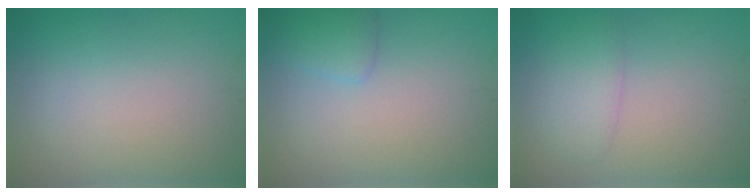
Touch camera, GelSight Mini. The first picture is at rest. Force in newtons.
{"total": 1.6, "press": 1.6, "slide": 0.1}
{"total": 2.2, "press": 2.2, "slide": 0.2}